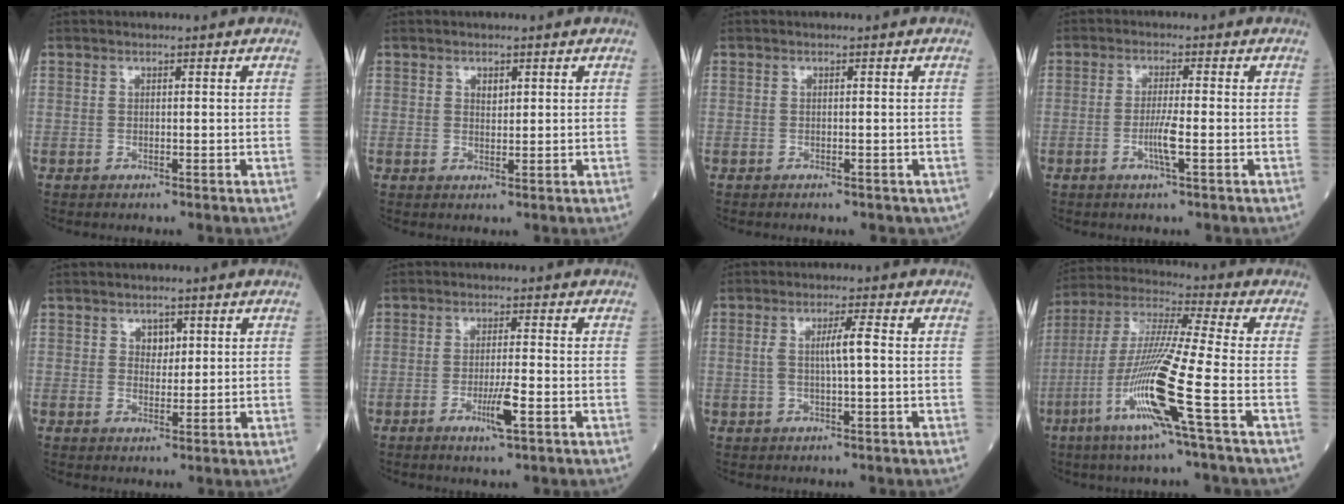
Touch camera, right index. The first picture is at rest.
{"total": 1.3, "force": [0.7, 0.7, 0.9], "torque": [-0.011, -0.003, 0.012]}
{"total": 2.1, "force": [-1.7, 1.0, 0.9], "torque": [-0.012, -0.002, -0.015]}
{"total": 3.6, "force": [-1.1, -0.2, 3.4], "torque": [-0.068, -0.005, -0.024]}
{"total": 2.3, "force": [1.0, 1.6, 1.3], "torque": [-0.013, -0.001, 0.015]}
{"total": 4.3, "force": [-1.8, 0.0, 3.9], "torque": [-0.073, -0.008, -0.034]}
{"total": 3.8, "force": [0.3, 0.1, 3.8], "torque": [-0.074, 0.004, 0.005]}
{"total": 15.3, "force": [-5.8, -1.2, 14.2], "torque": [-0.291, -0.018, -0.117]}